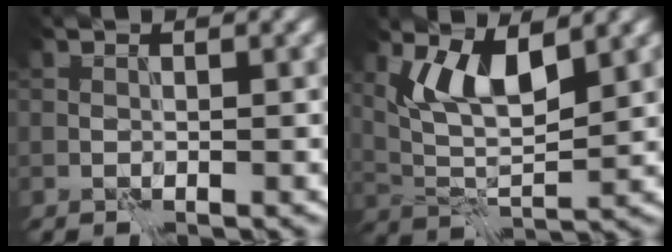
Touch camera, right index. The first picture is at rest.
{"total": 5.2, "force": [2.7, 1.7, 4.0], "torque": [-0.084, -0.013, 0.056]}